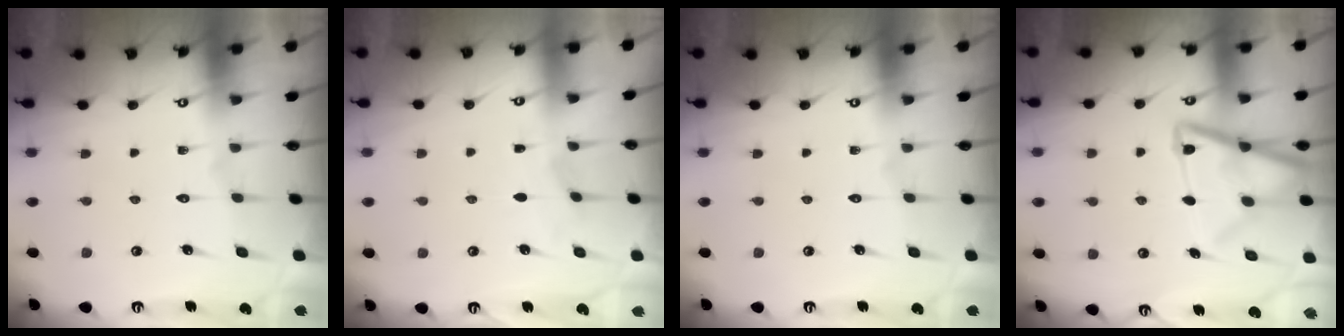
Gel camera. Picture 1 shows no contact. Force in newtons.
{"total": 2.7, "press": 2.6, "slide": 0.4}
{"total": 0.0}
{"total": 12.1, "press": 12.0, "slide": 1.1}